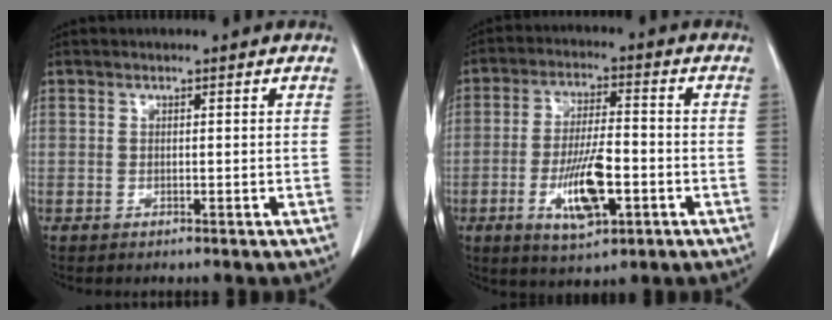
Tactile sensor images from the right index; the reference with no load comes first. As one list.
[{"total": 10.1, "force": [-3.2, 2.7, 9.1], "torque": [-0.176, -0.005, -0.051]}]